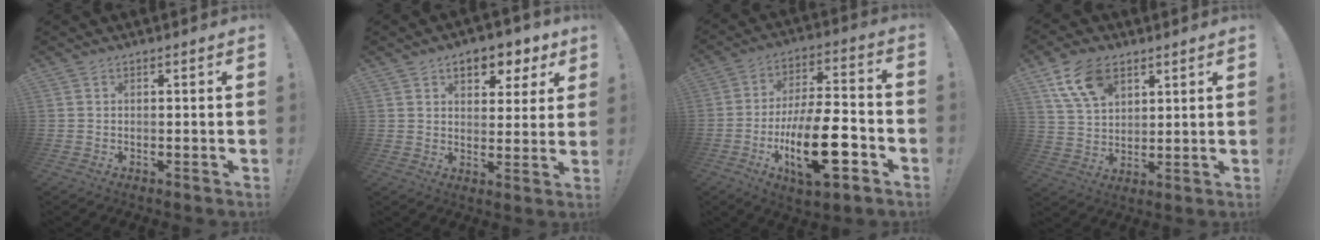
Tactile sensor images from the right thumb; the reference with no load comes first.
{"total": 8.5, "force": [4.7, 5.3, 4.8], "torque": [-0.056, -0.023, 0.082]}
{"total": 20.6, "force": [-7.3, 7.7, 17.7], "torque": [-0.315, 0.030, -0.114]}
{"total": 12.5, "force": [6.7, 7.6, 7.3], "torque": [-0.132, -0.011, 0.132]}